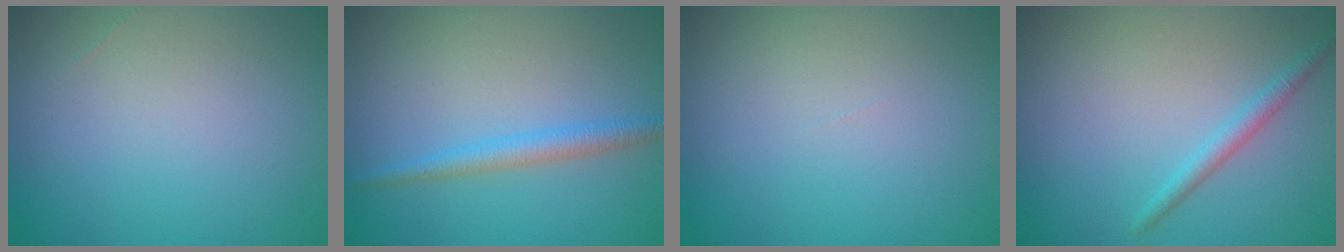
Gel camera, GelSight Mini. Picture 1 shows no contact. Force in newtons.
{"total": 2.1, "press": 2.1, "slide": 0.1}
{"total": 0.0}
{"total": 1.6, "press": 1.6, "slide": 0.1}